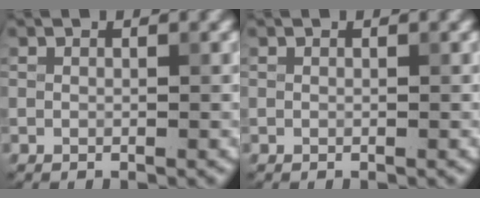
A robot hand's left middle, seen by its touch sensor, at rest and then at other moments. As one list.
[{"total": 0.0}]